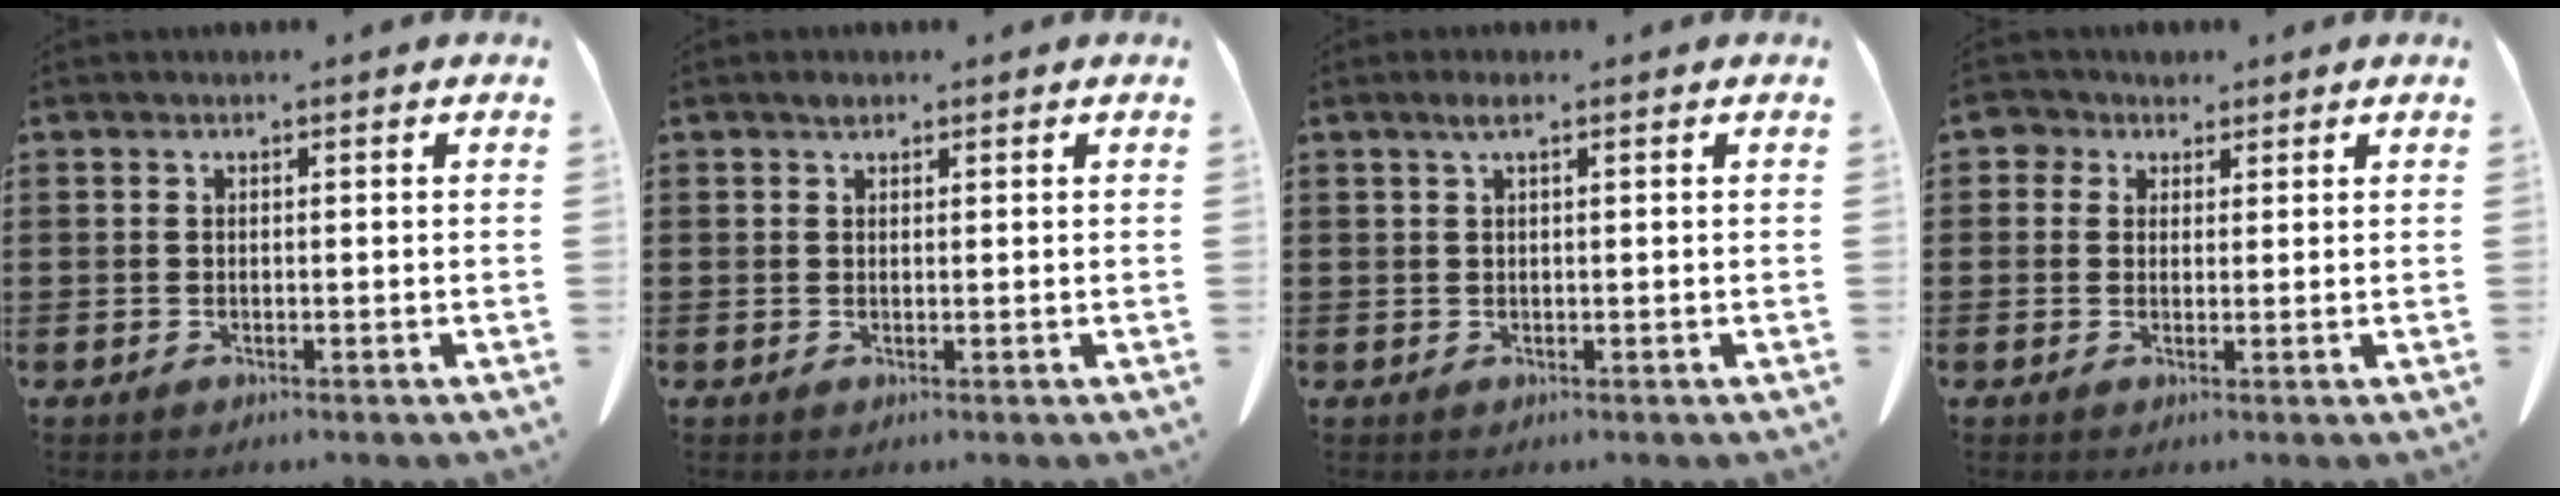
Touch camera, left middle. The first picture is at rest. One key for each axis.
{"total": 0.9, "fx": 0.6, "fy": 0.5, "fz": 0.4, "tx": -0.001, "ty": 0.000, "tz": 0.010}
{"total": 1.5, "fx": 0.6, "fy": 0.2, "fz": 1.4, "tx": -0.029, "ty": 0.002, "tz": 0.010}
{"total": 3.0, "fx": 1.8, "fy": 2.3, "fz": 0.7, "tx": -0.018, "ty": 0.009, "tz": 0.030}